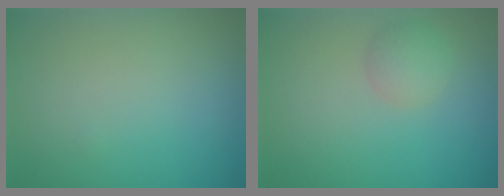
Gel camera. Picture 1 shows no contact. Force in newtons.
{"total": 1.9, "press": 1.9, "slide": 0.1}